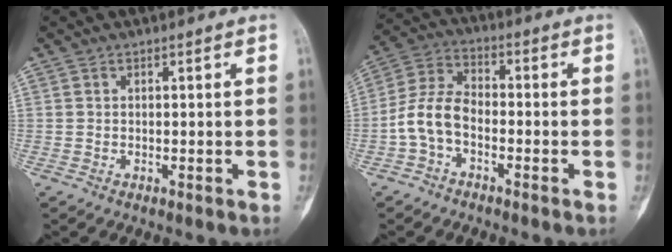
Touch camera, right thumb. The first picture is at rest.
{"total": 7.8, "force": [-2.6, 4.7, 5.7], "torque": [-0.109, 0.035, -0.063]}